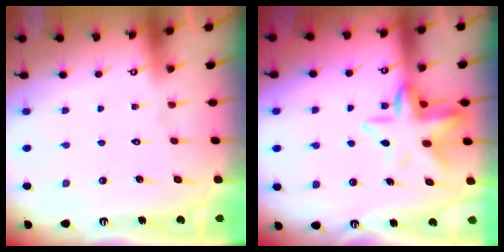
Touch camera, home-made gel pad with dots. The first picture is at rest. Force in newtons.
{"total": 11.3, "press": 11.1, "slide": 2.3}